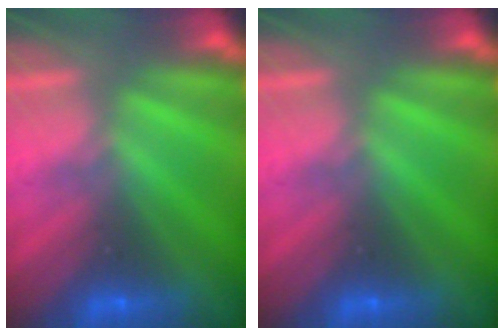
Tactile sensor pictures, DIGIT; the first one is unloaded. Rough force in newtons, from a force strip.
{"total": 0.0}